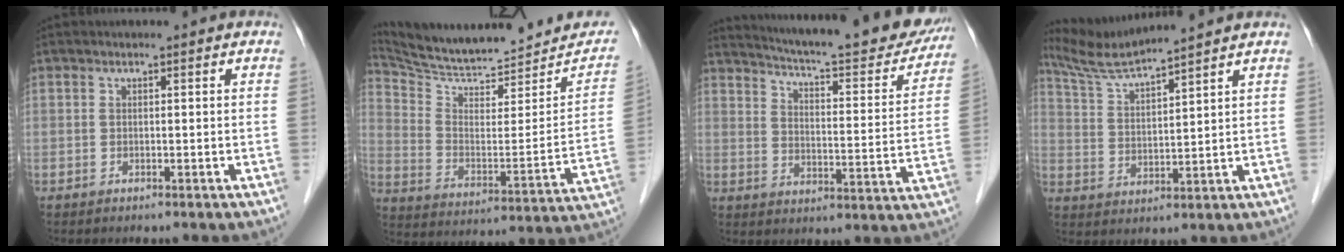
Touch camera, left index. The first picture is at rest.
{"total": 19.9, "force": [18.5, 3.7, 6.1], "torque": [-0.091, -0.030, 0.276]}
{"total": 25.2, "force": [22.9, 3.2, 10.2], "torque": [-0.151, -0.055, 0.288]}
{"total": 8.3, "force": [7.7, -1.5, 2.7], "torque": [-0.065, 0.015, 0.154]}